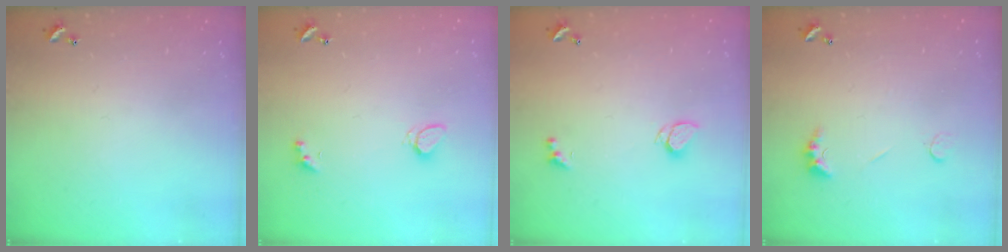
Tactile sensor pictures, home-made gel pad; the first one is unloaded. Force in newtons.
{"total": 2.1, "press": 2.0, "slide": 0.6}
{"total": 2.4, "press": 2.3, "slide": 0.6}
{"total": 2.5, "press": 2.4, "slide": 0.7}